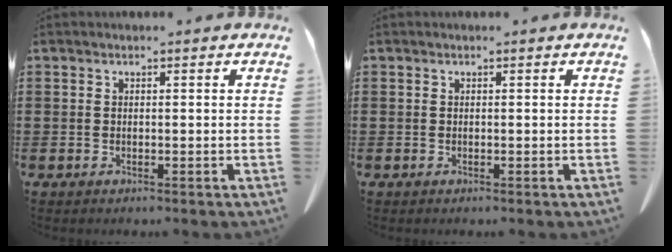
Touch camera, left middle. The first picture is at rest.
{"total": 0.0}